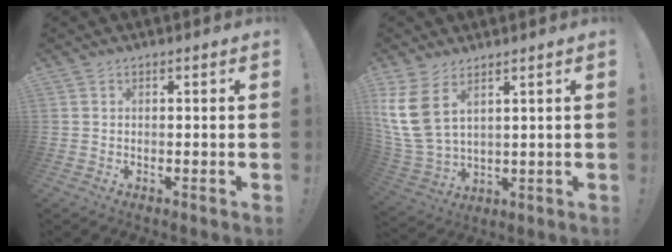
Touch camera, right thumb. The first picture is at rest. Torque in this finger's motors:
{"motor_torque": [-0.59, 1.12, 0.19, 0.24, 0.26]}